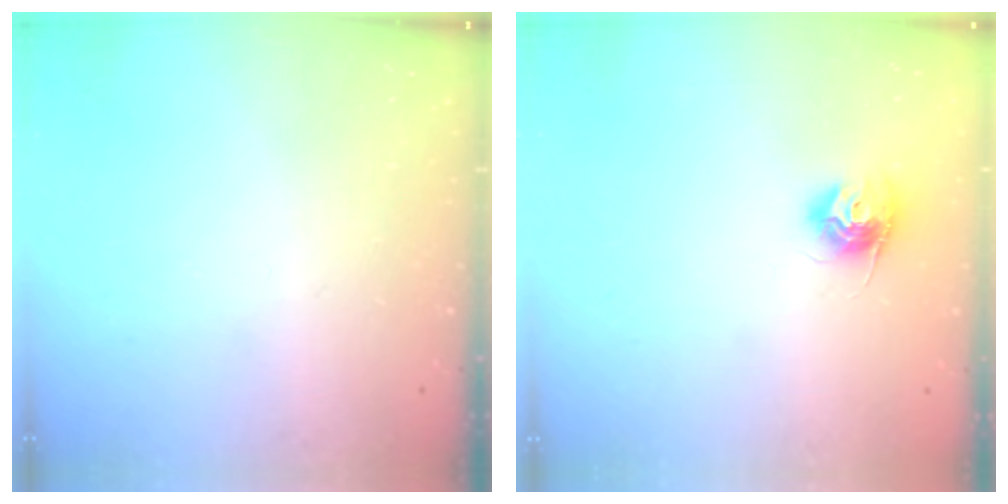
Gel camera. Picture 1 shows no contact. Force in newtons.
{"total": 10.6, "press": 10.6, "slide": 0.7}